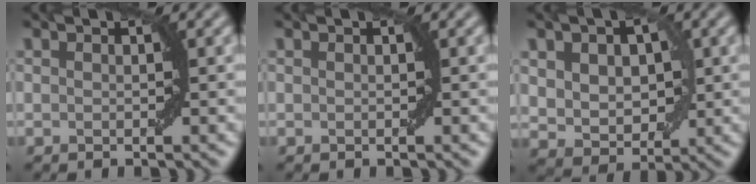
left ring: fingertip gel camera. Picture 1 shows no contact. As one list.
[{"total": 0.0}, {"total": 5.8, "force": [1.1, 4.0, 4.1], "torque": [-0.058, 0.007, 0.017]}]